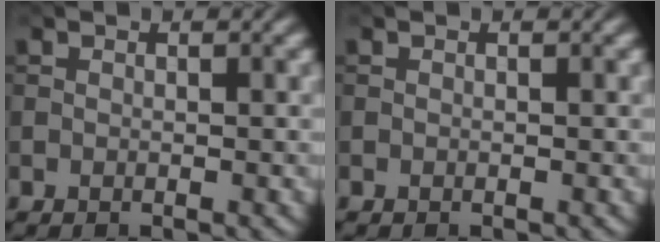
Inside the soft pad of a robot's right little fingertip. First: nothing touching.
{"total": 0.0}